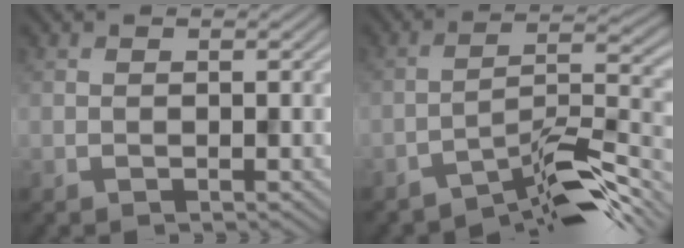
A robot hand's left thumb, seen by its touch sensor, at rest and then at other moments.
{"total": 9.1, "force": [-7.1, 1.6, 5.4], "torque": [-0.085, 0.014, -0.127]}